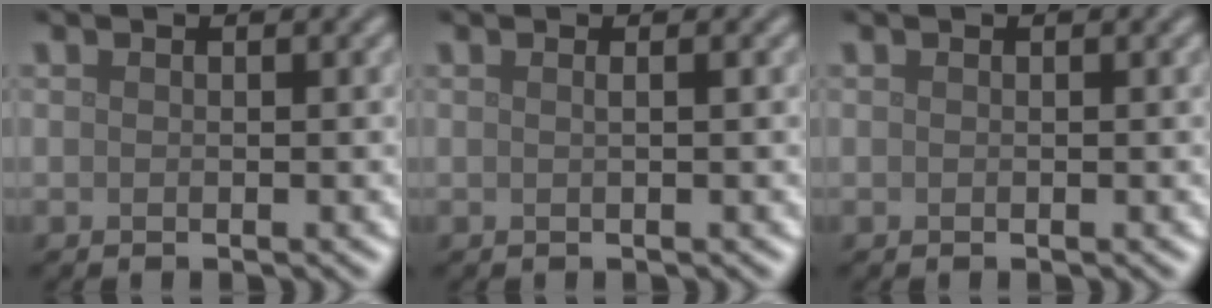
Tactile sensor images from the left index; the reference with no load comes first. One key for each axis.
{"total": 0.8, "fx": 0.1, "fy": 0.3, "fz": 0.8, "tx": -0.008, "ty": 0.001, "tz": -0.004}
{"total": 0.0}